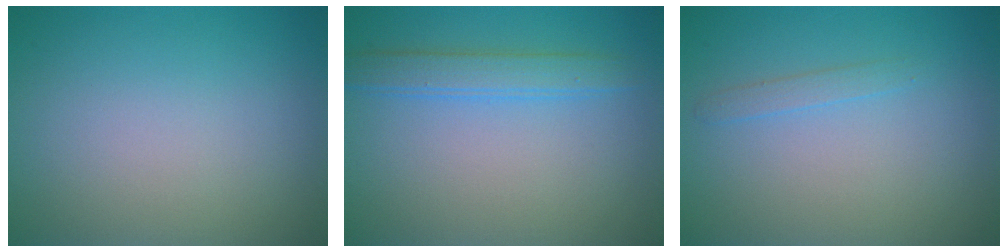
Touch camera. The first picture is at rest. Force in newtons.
{"total": 2.0, "press": 2.0, "slide": 0.1}
{"total": 1.0, "press": 1.0, "slide": 0.0}